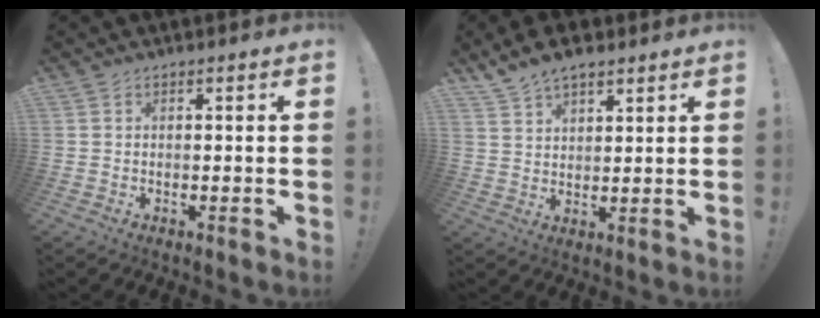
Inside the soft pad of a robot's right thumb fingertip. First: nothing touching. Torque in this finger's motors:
{"motor_torque": [-0.75, 1.04, 0.50, 0.42, 0.05]}